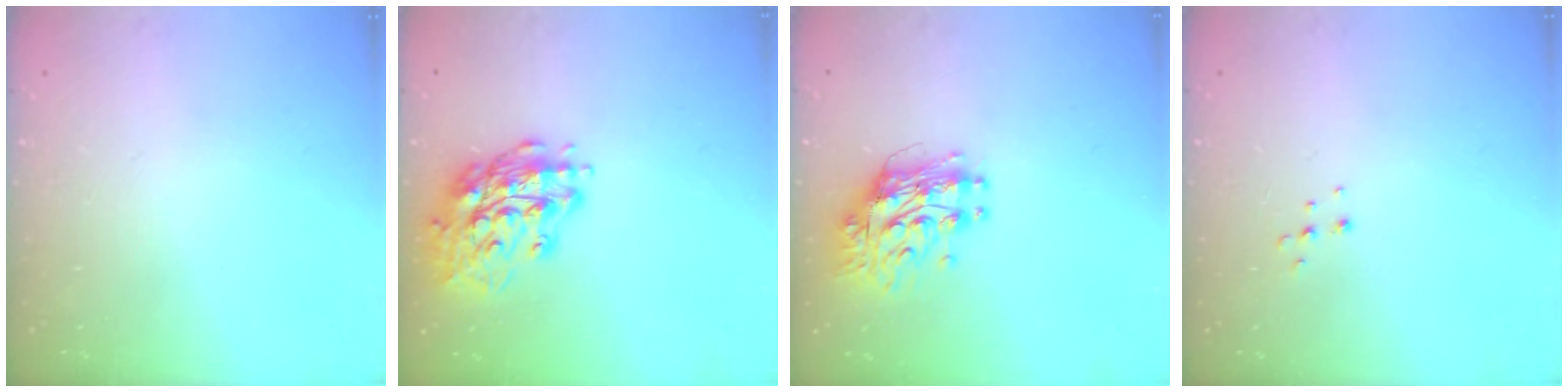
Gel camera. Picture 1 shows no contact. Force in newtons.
{"total": 16.9, "press": 16.6, "slide": 3.1}
{"total": 10.4, "press": 10.4, "slide": 0.9}
{"total": 5.1, "press": 5.0, "slide": 0.4}